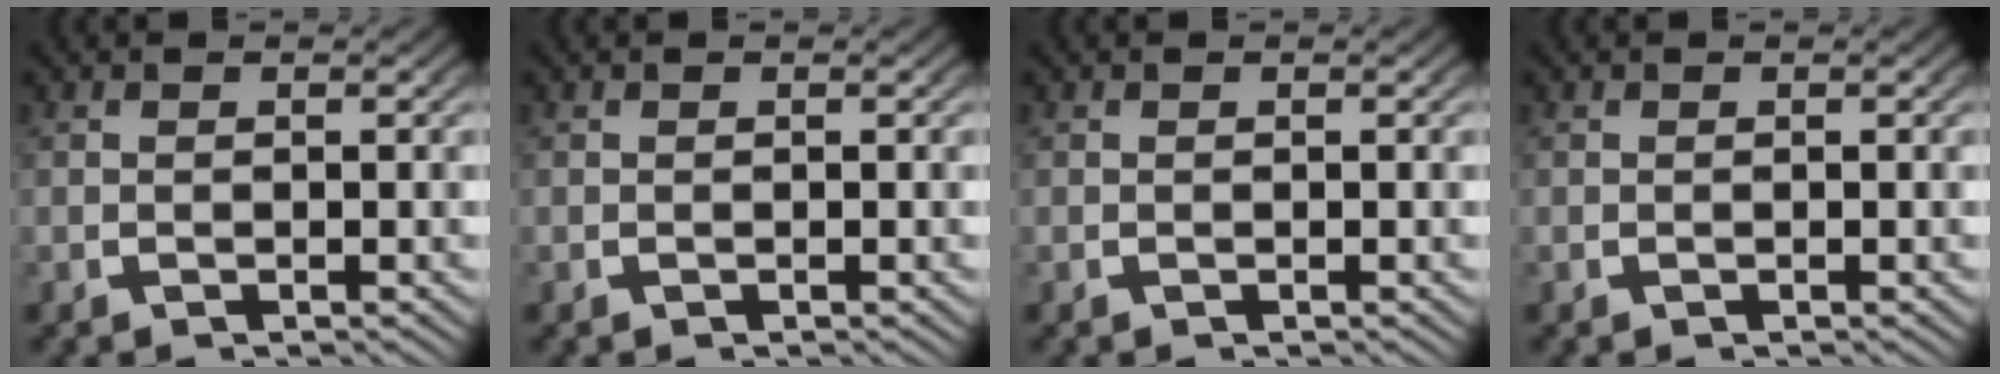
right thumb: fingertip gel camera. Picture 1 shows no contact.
{"total": 0.0}
{"total": 0.0}
{"total": 0.0}